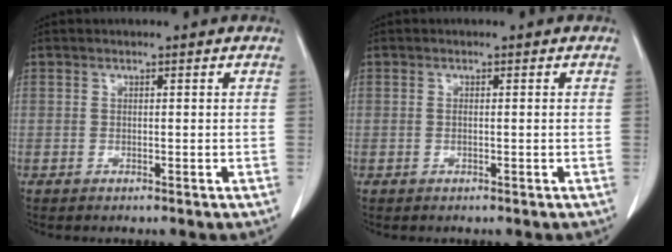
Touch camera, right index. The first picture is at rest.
{"total": 0.7, "force": [-0.1, 0.0, 0.7], "torque": [-0.017, -0.001, 0.001]}